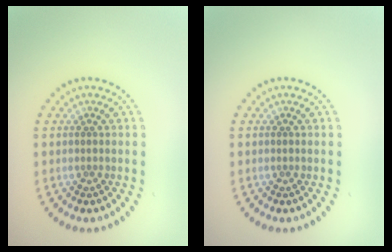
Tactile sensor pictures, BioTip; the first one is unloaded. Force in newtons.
{"total": 0.0}